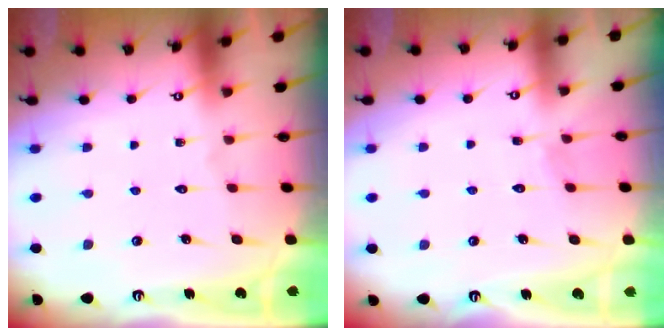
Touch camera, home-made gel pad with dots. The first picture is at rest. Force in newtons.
{"total": 3.7, "press": 3.7, "slide": 0.4}